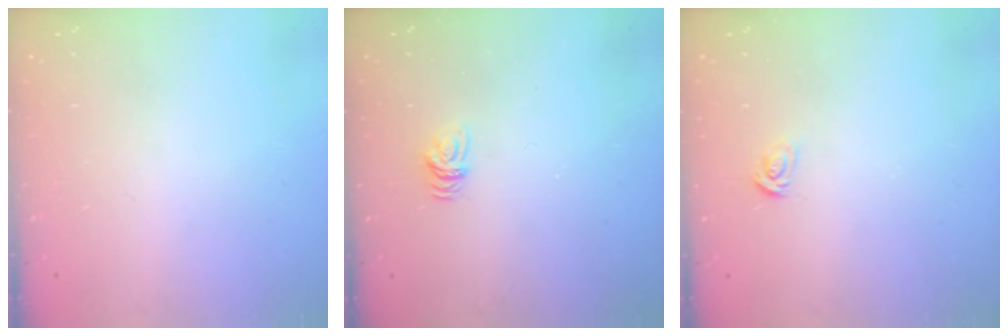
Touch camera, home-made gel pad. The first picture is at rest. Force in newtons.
{"total": 4.1, "press": 4.0, "slide": 0.3}
{"total": 2.6, "press": 2.6, "slide": 0.2}